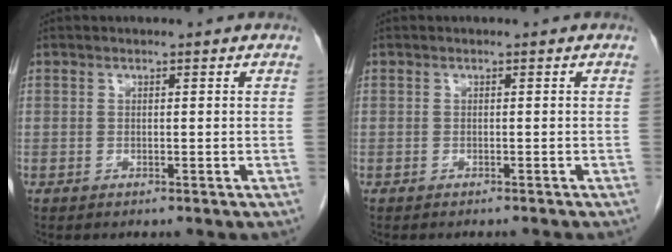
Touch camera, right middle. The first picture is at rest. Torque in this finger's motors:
{"motor_torque": [0.06, 0.00, -0.01, 0.00]}